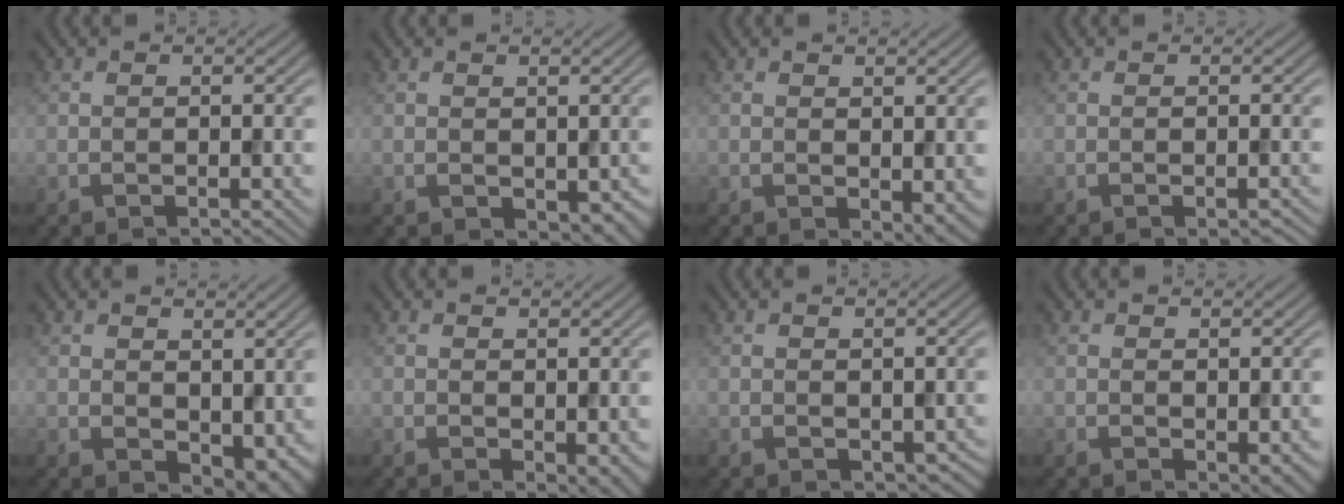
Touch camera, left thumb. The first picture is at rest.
{"total": 2.1, "force": [0.1, 1.4, 1.6], "torque": [-0.028, -0.010, 0.011]}
{"total": 2.5, "force": [-0.1, 1.4, 2.1], "torque": [-0.032, -0.007, 0.002]}
{"total": 1.3, "force": [-0.8, 0.2, 1.0], "torque": [-0.013, -0.002, -0.010]}
{"total": 4.8, "force": [1.1, 3.2, 3.4], "torque": [-0.062, -0.018, 0.028]}
{"total": 2.8, "force": [-0.4, 1.6, 2.3], "torque": [-0.033, -0.009, -0.001]}
{"total": 1.3, "force": [0.2, 1.0, 0.9], "torque": [-0.019, -0.009, 0.010]}
{"total": 1.9, "force": [-0.3, 1.0, 1.6], "torque": [-0.023, -0.008, 0.000]}